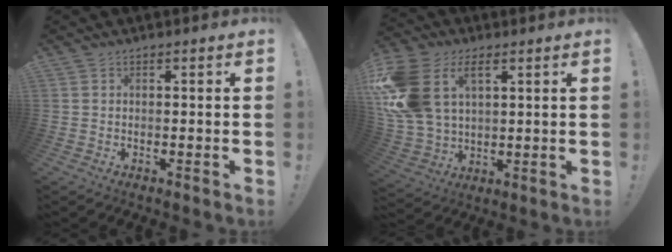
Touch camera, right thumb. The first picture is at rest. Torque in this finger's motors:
{"motor_torque": [0.56, 0.73, 1.71, 1.06, 0.33]}